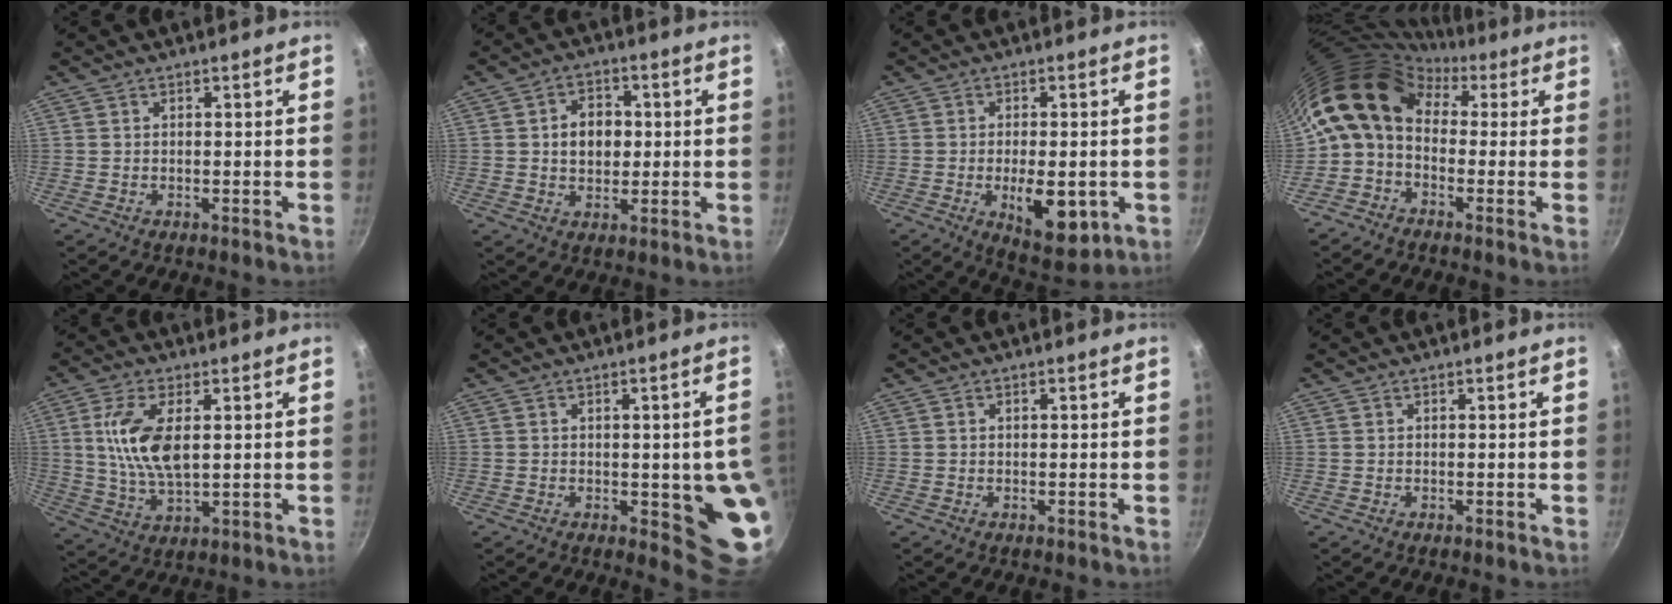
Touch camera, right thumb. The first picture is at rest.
{"total": 7.2, "force": [0.6, 5.5, 4.6], "torque": [-0.047, 0.007, 0.007]}
{"total": 10.7, "force": [-2.5, 4.9, 9.2], "torque": [-0.115, -0.005, -0.024]}
{"total": 13.5, "force": [1.9, 9.8, 9.1], "torque": [-0.165, 0.032, 0.003]}
{"total": 11.5, "force": [2.2, 5.5, 9.9], "torque": [-0.188, -0.007, 0.046]}
{"total": 10.9, "force": [-1.3, 3.6, 10.2], "torque": [-0.084, -0.006, -0.012]}
{"total": 0.0}
{"total": 0.0}